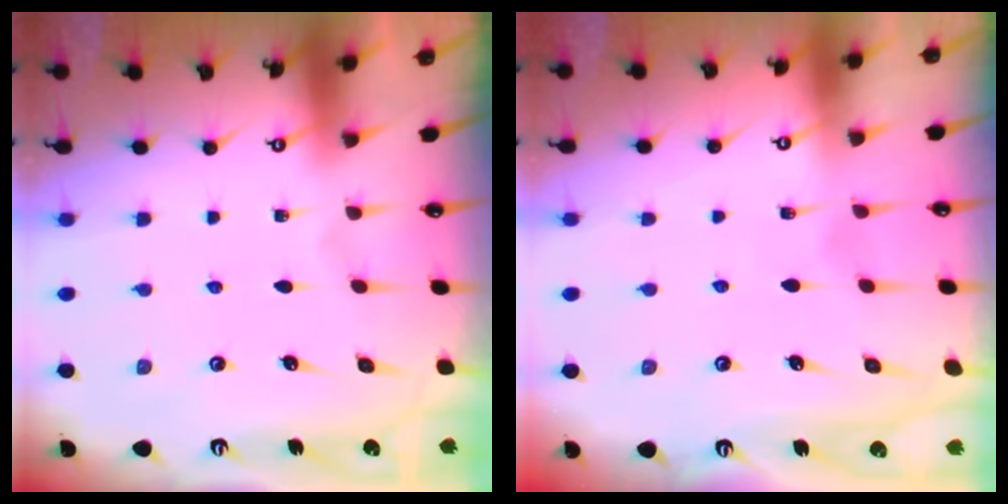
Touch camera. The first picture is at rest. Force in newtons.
{"total": 4.9, "press": 4.9, "slide": 0.6}